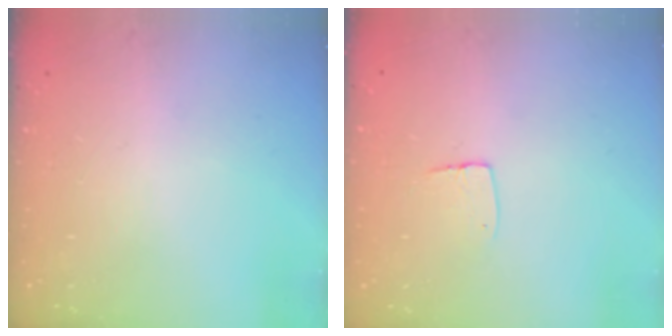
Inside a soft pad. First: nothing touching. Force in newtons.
{"total": 5.3, "press": 5.3, "slide": 0.4}